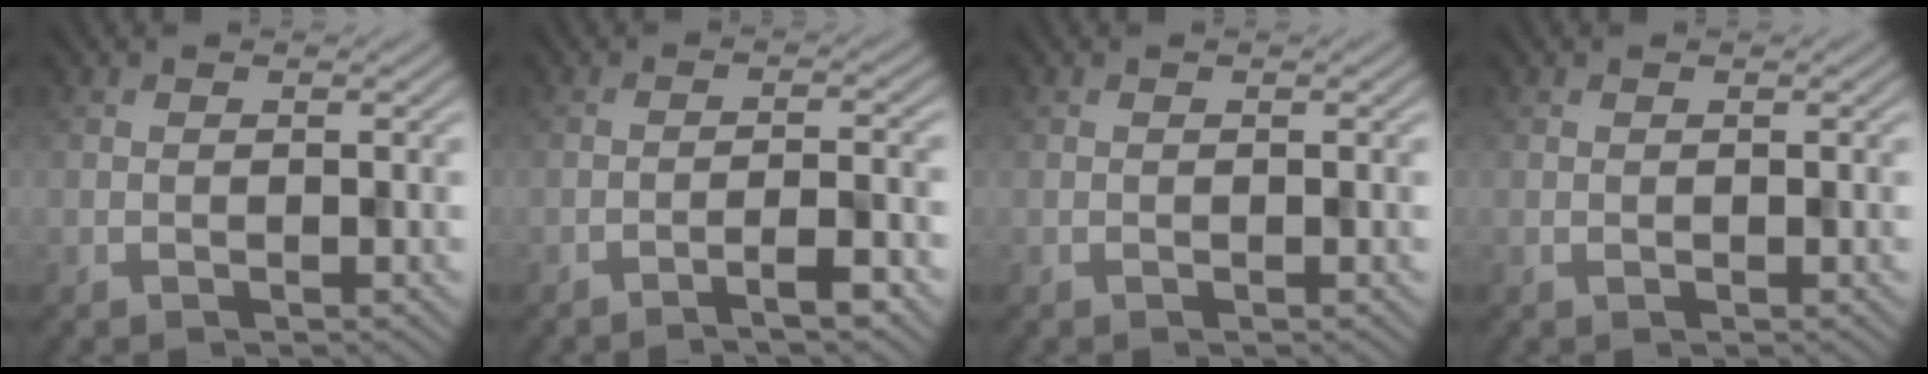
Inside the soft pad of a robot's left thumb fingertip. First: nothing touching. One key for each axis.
{"total": 3.6, "fx": -2.5, "fy": 0.2, "fz": 2.5, "tx": -0.038, "ty": 0.013, "tz": -0.051}
{"total": 0.0}
{"total": 0.0}